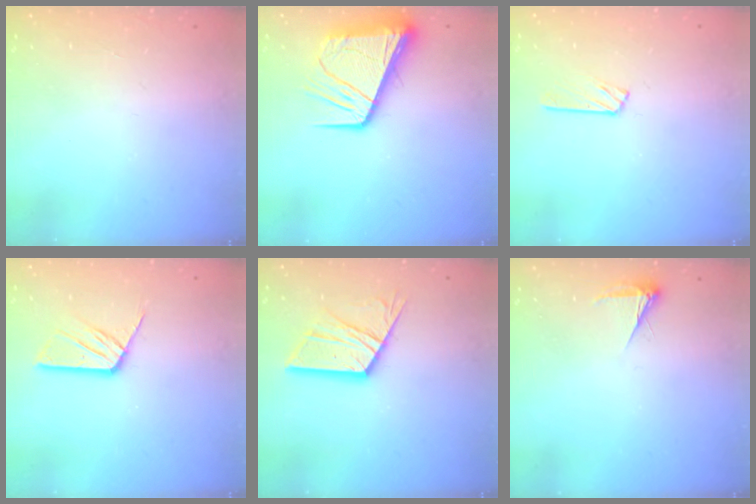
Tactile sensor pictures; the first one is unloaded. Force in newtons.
{"total": 12.6, "press": 12.5, "slide": 1.7}
{"total": 2.9, "press": 2.9, "slide": 0.3}
{"total": 9.1, "press": 9.0, "slide": 0.7}
{"total": 12.8, "press": 12.7, "slide": 1.1}
{"total": 3.3, "press": 3.3, "slide": 0.4}